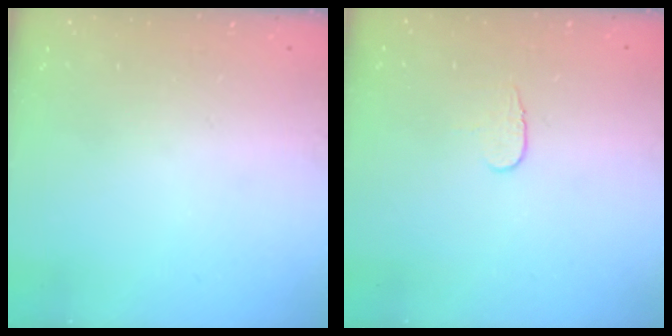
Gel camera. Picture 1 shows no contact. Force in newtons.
{"total": 4.3, "press": 4.2, "slide": 0.4}